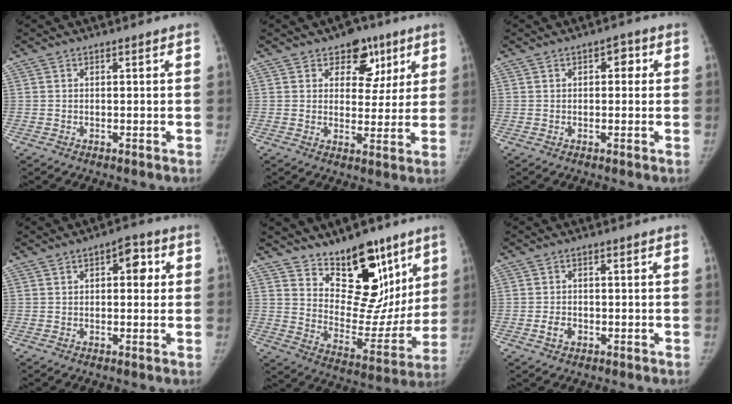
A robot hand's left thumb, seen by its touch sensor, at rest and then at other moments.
{"total": 8.9, "force": [4.8, 6.3, 4.1], "torque": [-0.007, -0.016, 0.067]}
{"total": 2.8, "force": [0.6, 1.9, 2.0], "torque": [-0.006, 0.006, 0.001]}
{"total": 5.0, "force": [1.2, 2.8, 4.0], "torque": [-0.029, 0.005, 0.009]}
{"total": 18.9, "force": [12.1, 9.9, 10.6], "torque": [-0.077, -0.084, 0.190]}
{"total": 2.5, "force": [-0.9, 1.9, 1.3], "torque": [-0.017, 0.005, -0.014]}